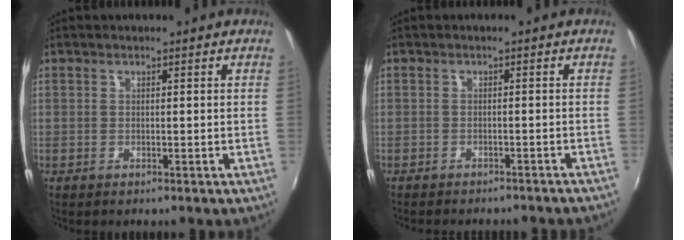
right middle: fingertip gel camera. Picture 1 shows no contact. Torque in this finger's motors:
{"motor_torque": [0.14, -0.30, 0.11, 0.05]}